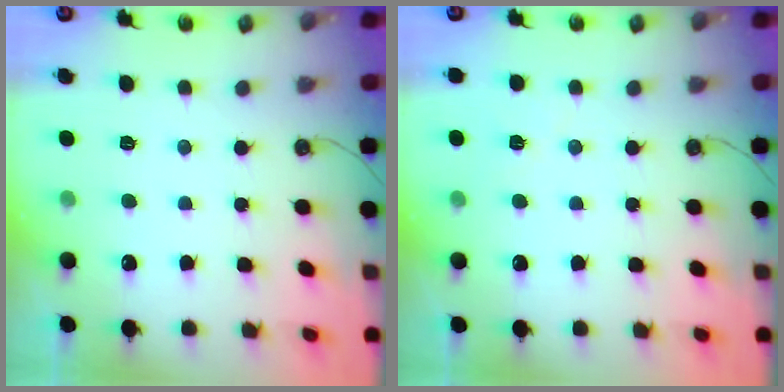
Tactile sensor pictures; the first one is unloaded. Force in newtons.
{"total": 2.9, "press": 2.7, "slide": 0.9}